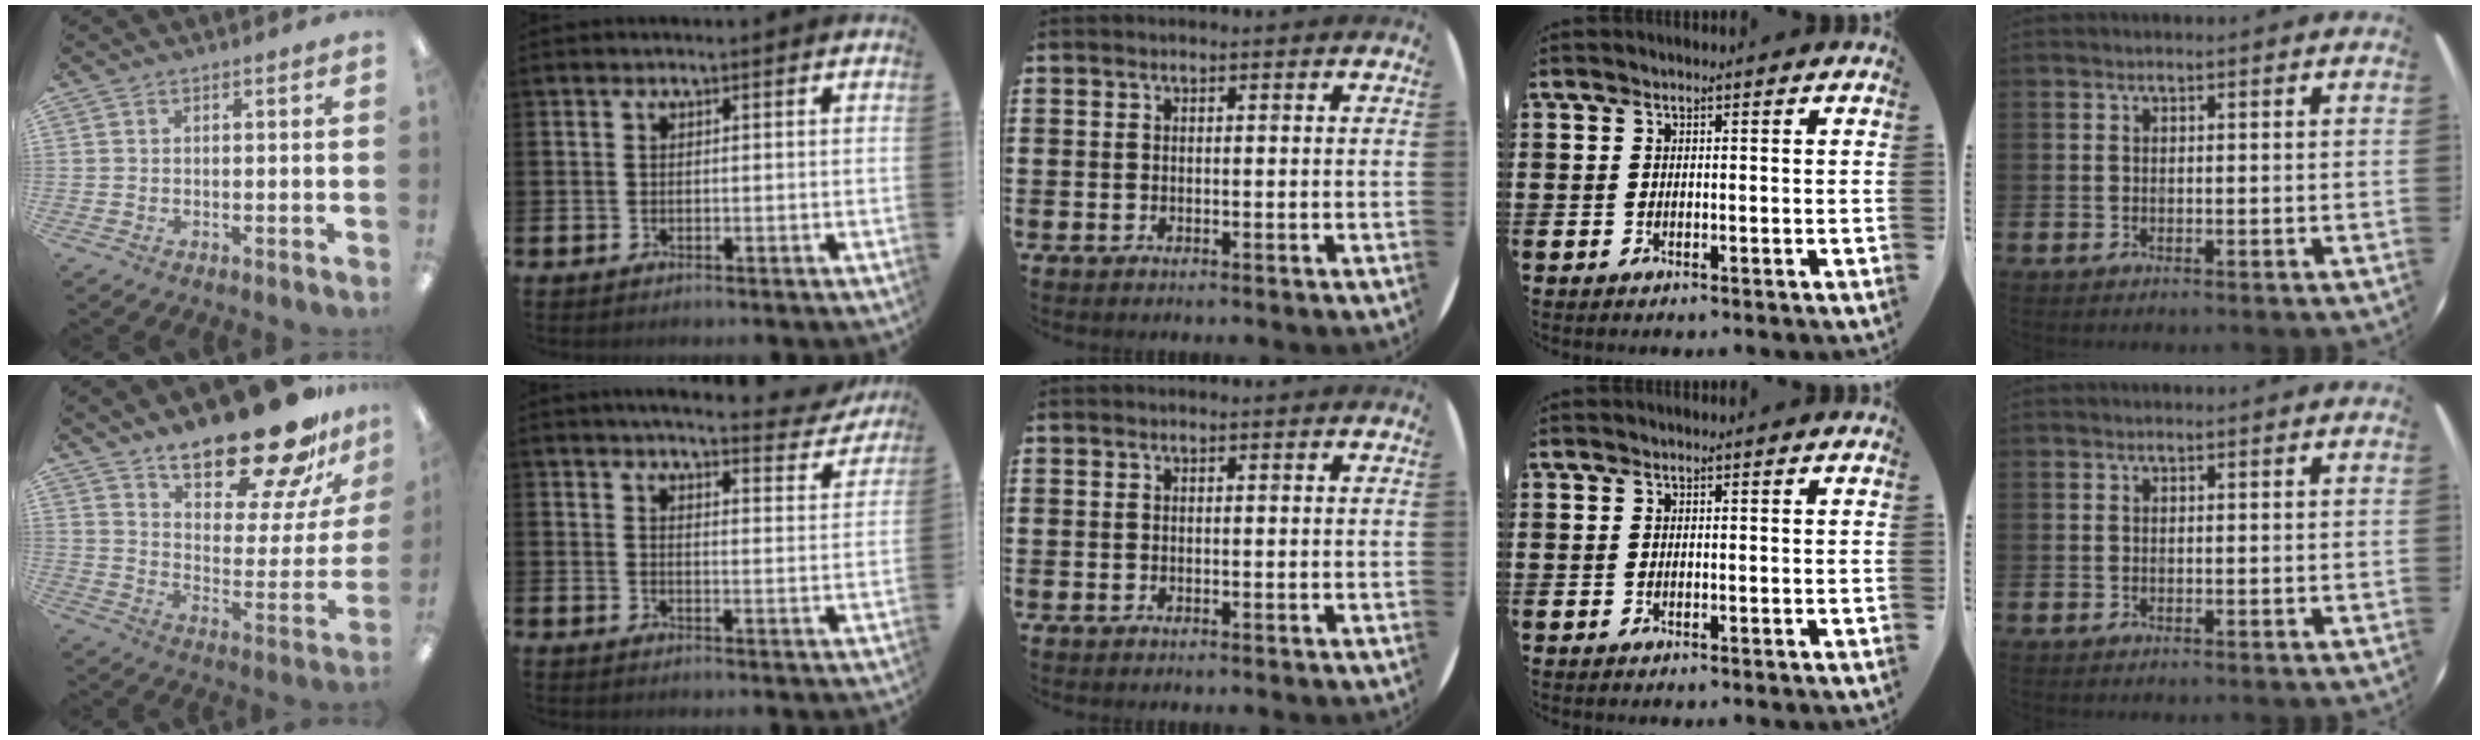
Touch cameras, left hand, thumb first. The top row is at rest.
{"thumb": {"total": 23.3, "force": [18.6, 6.8, 12.2], "torque": [-0.166, -0.135, 0.306]}, "index": {"total": 4.4, "force": [4.3, 0.4, 1.1], "torque": [-0.029, -0.032, 0.070]}}